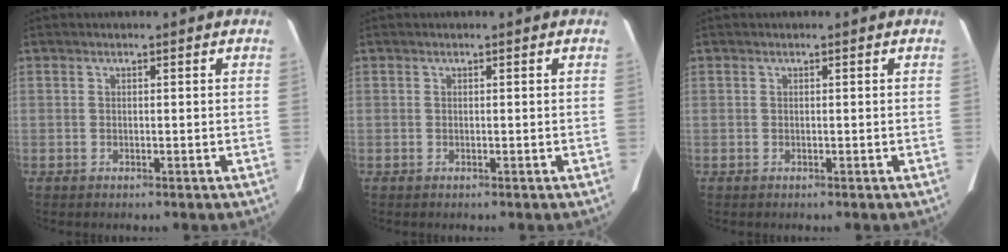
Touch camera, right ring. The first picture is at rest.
{"total": 0.0}
{"total": 0.0}